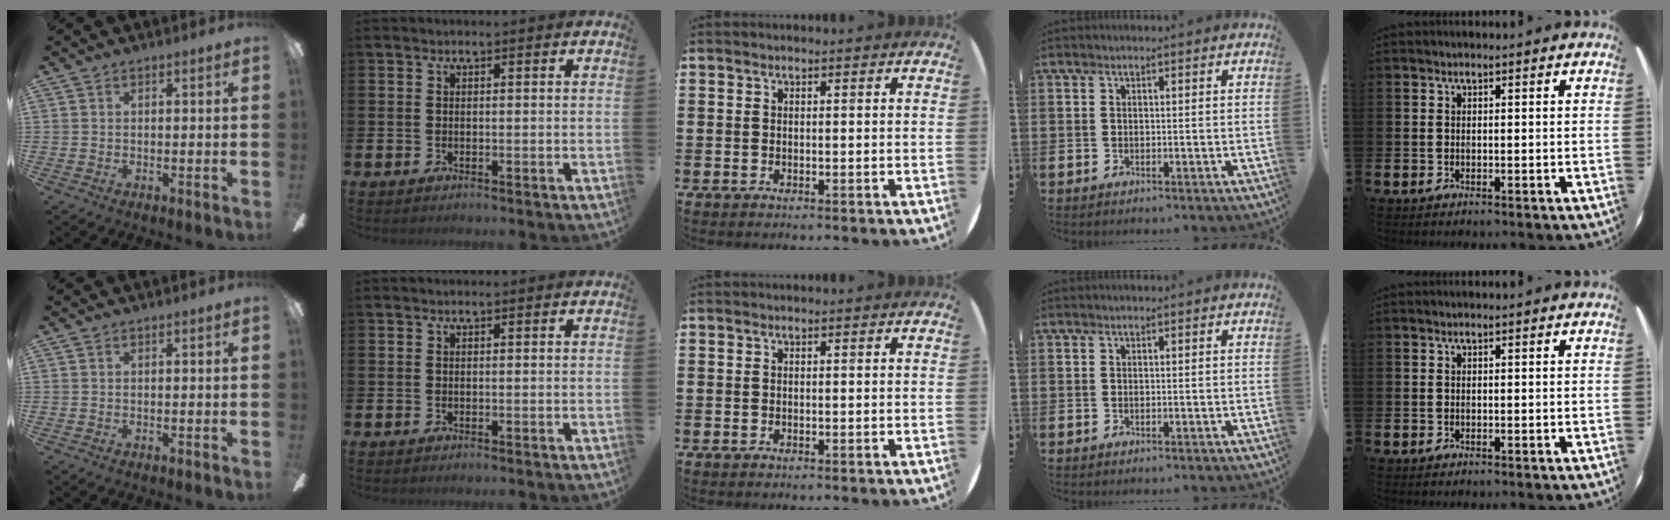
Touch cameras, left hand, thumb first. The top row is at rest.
{}